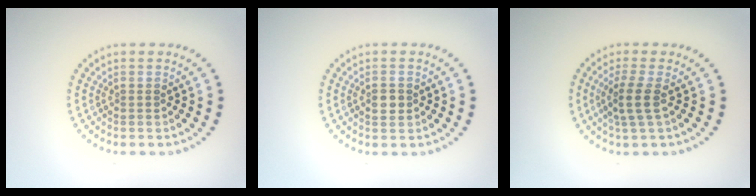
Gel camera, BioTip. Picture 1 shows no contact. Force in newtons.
{"total": 1.6, "press": 1.6, "slide": 0.3}
{"total": 2.4, "press": 1.9, "slide": 1.4}